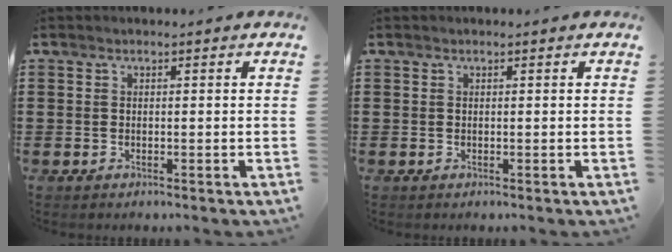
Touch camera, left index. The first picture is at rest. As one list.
[{"total": 0.0}]